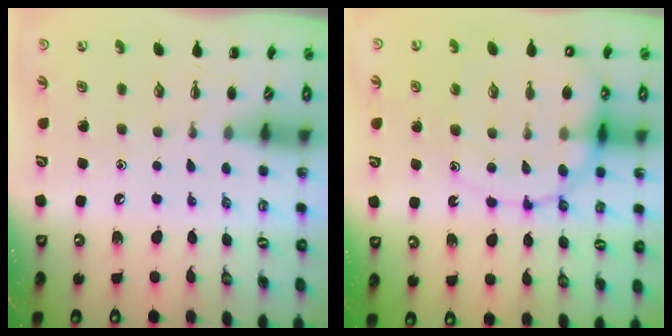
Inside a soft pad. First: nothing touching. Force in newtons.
{"total": 15.3, "press": 15.0, "slide": 3.0}